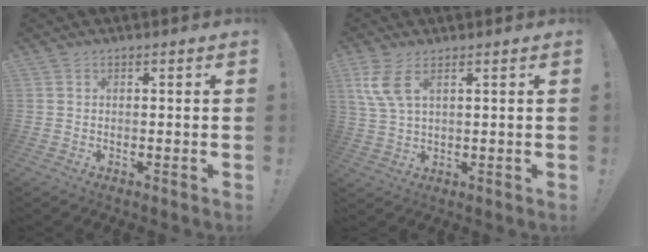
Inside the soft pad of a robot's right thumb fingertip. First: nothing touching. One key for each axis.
{"total": 7.7, "fx": 3.7, "fy": 3.1, "fz": 6.0, "tx": -0.116, "ty": -0.010, "tz": 0.071}